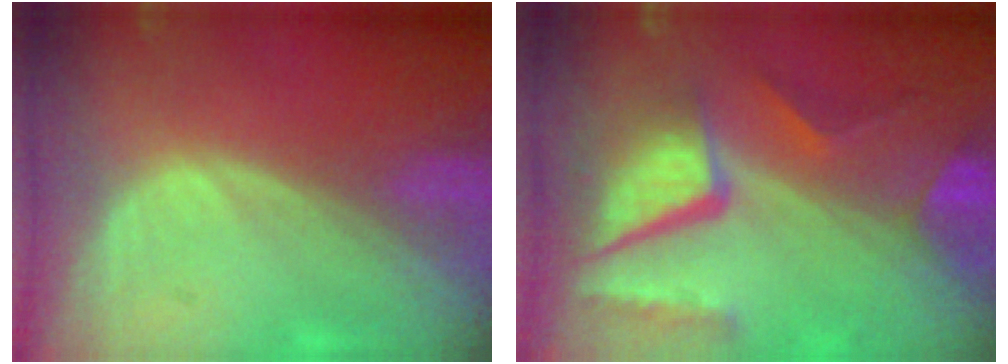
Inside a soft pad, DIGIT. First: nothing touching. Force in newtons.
{"total": 11.2, "press": 9.3, "slide": 6.3}